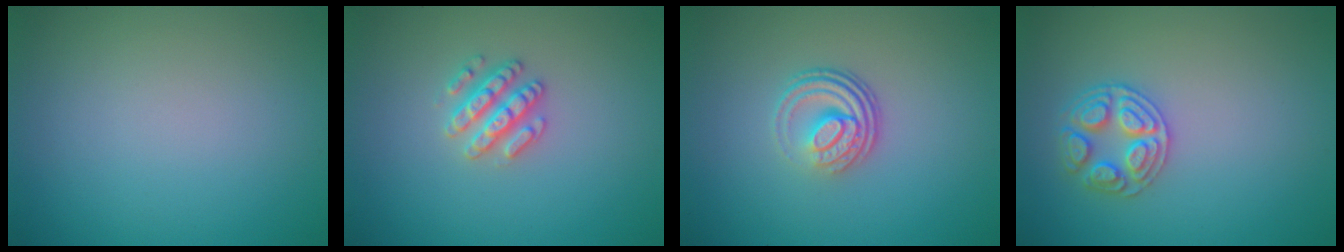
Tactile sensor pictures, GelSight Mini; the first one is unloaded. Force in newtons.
{"total": 2.6, "press": 2.6, "slide": 0.3}
{"total": 3.9, "press": 2.6, "slide": 2.9}
{"total": 3.0, "press": 3.0, "slide": 0.5}